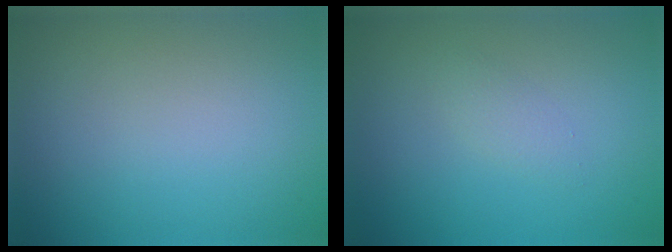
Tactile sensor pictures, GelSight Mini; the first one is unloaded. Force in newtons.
{"total": 1.1, "press": 1.1, "slide": 0.1}